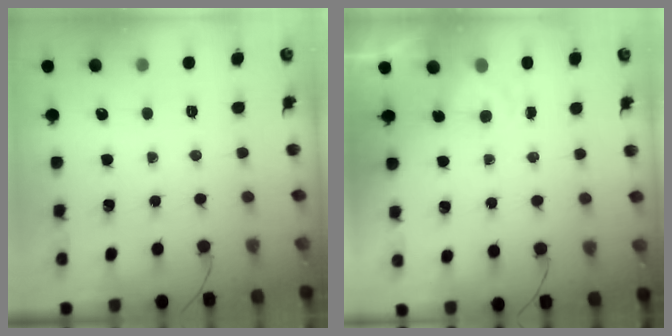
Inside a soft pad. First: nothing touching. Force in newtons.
{"total": 4.0, "press": 3.8, "slide": 1.2}